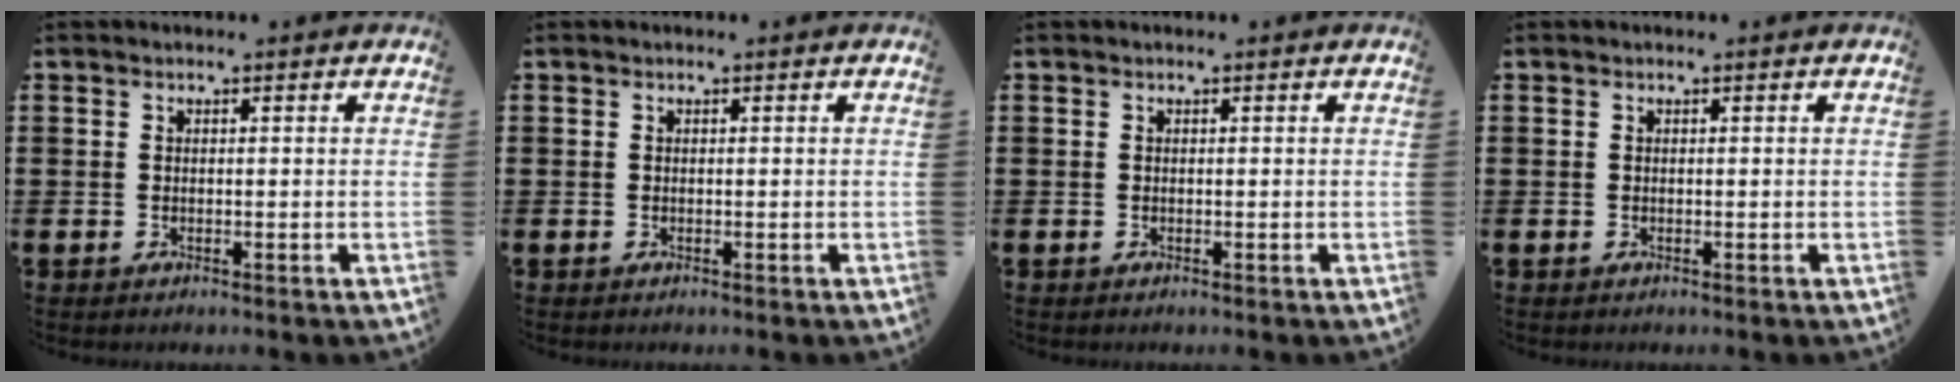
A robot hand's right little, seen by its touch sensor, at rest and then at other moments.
{"total": 0.0}
{"total": 0.0}
{"total": 0.0}